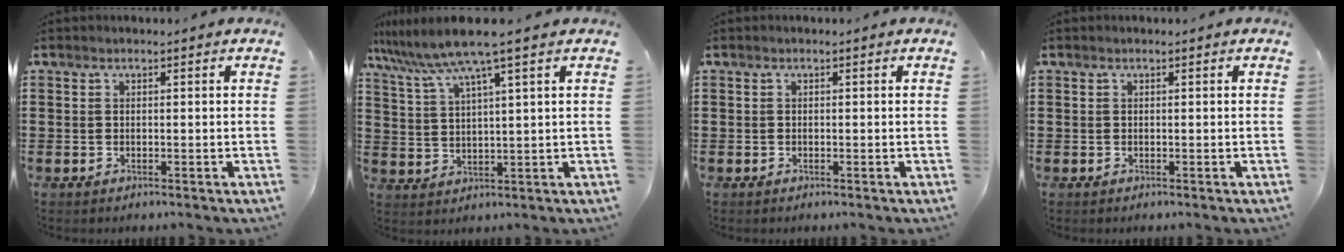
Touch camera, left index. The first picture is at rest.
{"total": 7.0, "force": [5.1, -0.4, 4.8], "torque": [-0.109, -0.021, 0.086]}
{"total": 0.0}
{"total": 0.0}